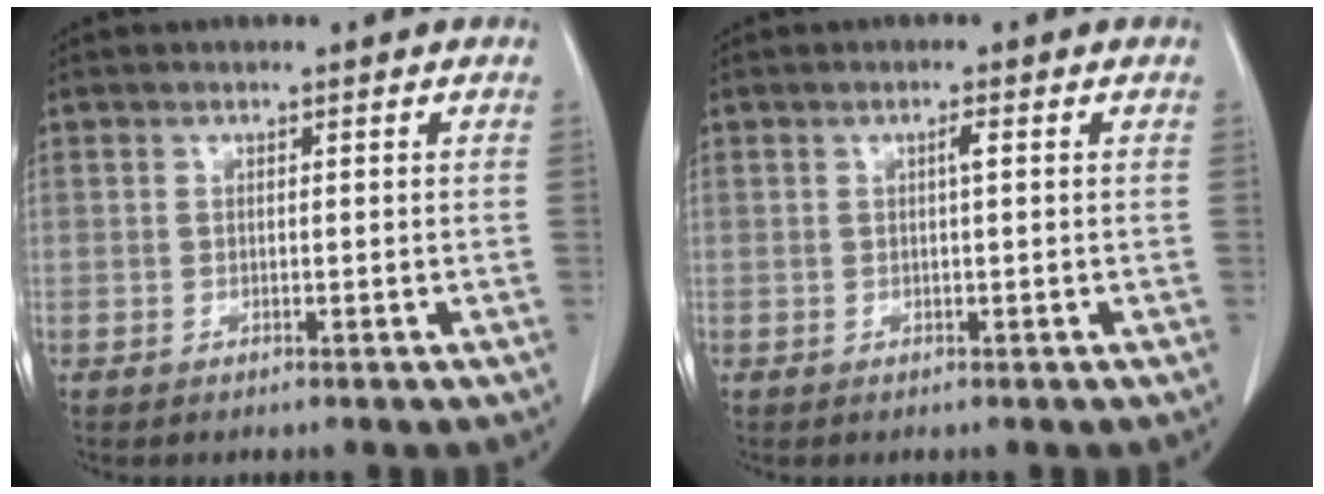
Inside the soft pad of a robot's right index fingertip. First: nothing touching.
{"total": 1.0, "force": [0.2, 0.0, 1.0], "torque": [-0.019, 0.002, 0.003]}